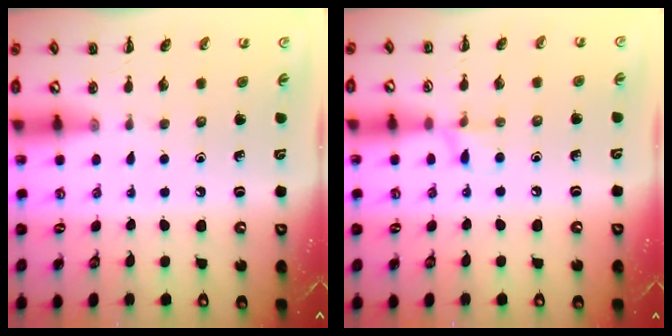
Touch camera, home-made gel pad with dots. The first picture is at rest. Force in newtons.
{"total": 5.3, "press": 5.1, "slide": 1.4}